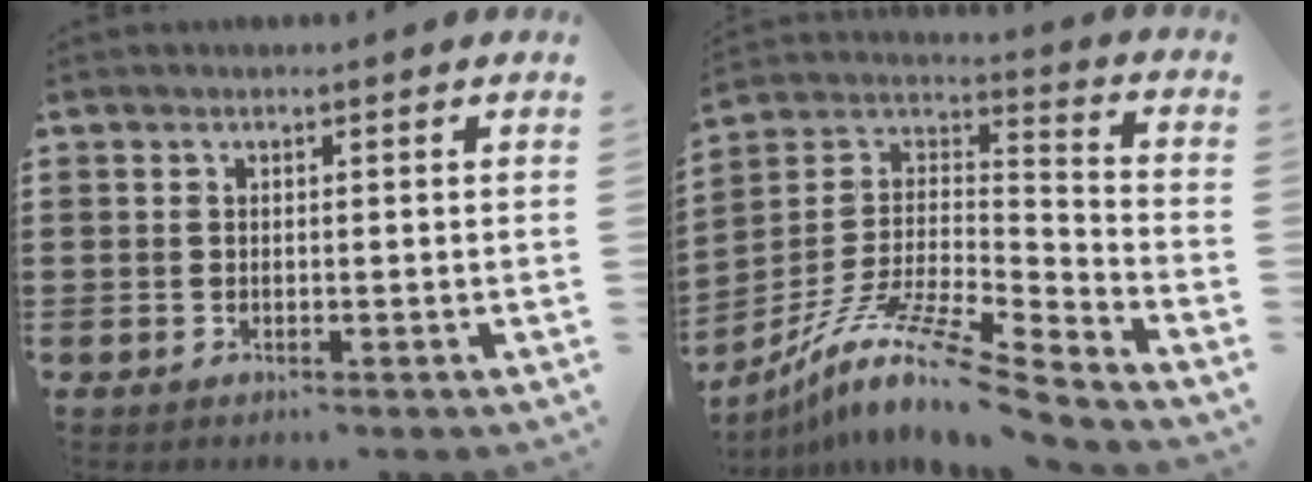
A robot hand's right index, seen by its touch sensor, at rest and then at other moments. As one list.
[{"total": 11.7, "force": [-8.8, 0.8, 7.6], "torque": [-0.152, -0.001, -0.176]}]